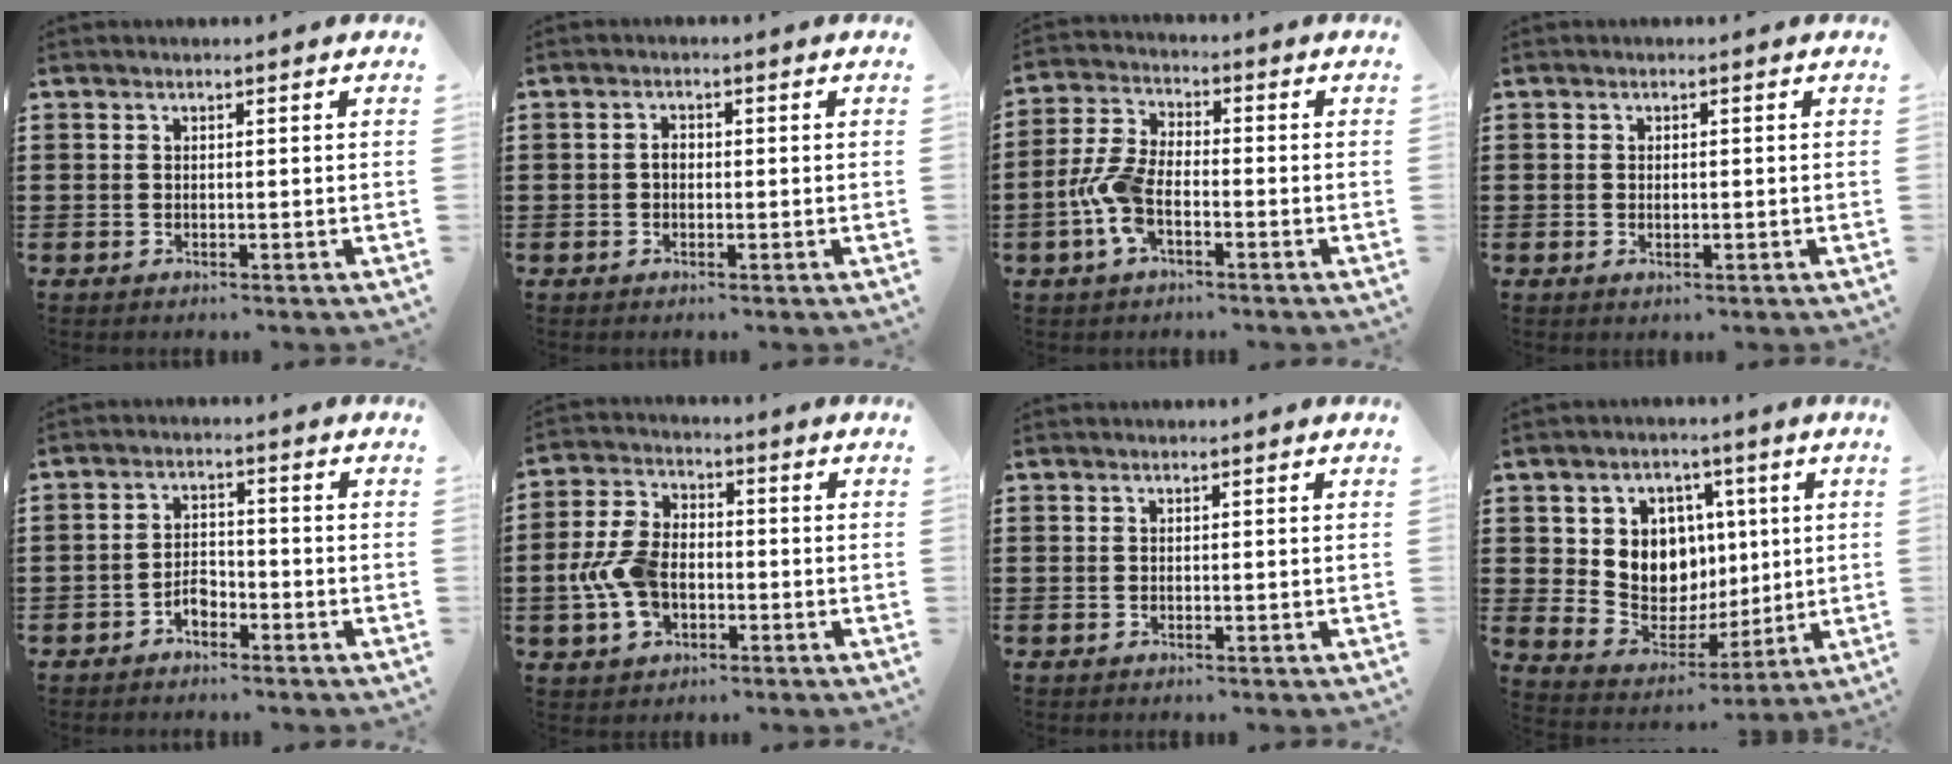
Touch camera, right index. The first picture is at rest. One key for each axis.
{"total": 1.6, "fx": -0.2, "fy": 1.0, "fz": 1.2, "tx": -0.023, "ty": 0.004, "tz": -0.005}
{"total": 7.4, "fx": -2.5, "fy": 3.7, "fz": 5.9, "tx": -0.156, "ty": -0.006, "tz": -0.056}
{"total": 1.0, "fx": -0.1, "fy": 0.5, "fz": 0.9, "tx": -0.019, "ty": 0.001, "tz": -0.001}
{"total": 3.1, "fx": -2.1, "fy": 1.8, "fz": 1.4, "tx": -0.029, "ty": 0.007, "tz": -0.044}
{"total": 8.5, "fx": -1.9, "fy": 5.7, "fz": 6.0, "tx": -0.156, "ty": 0.003, "tz": -0.042}
{"total": 0.0}
{"total": 8.9, "fx": 2.4, "fy": 8.0, "fz": 2.9, "tx": -0.069, "ty": -0.021, "tz": 0.047}